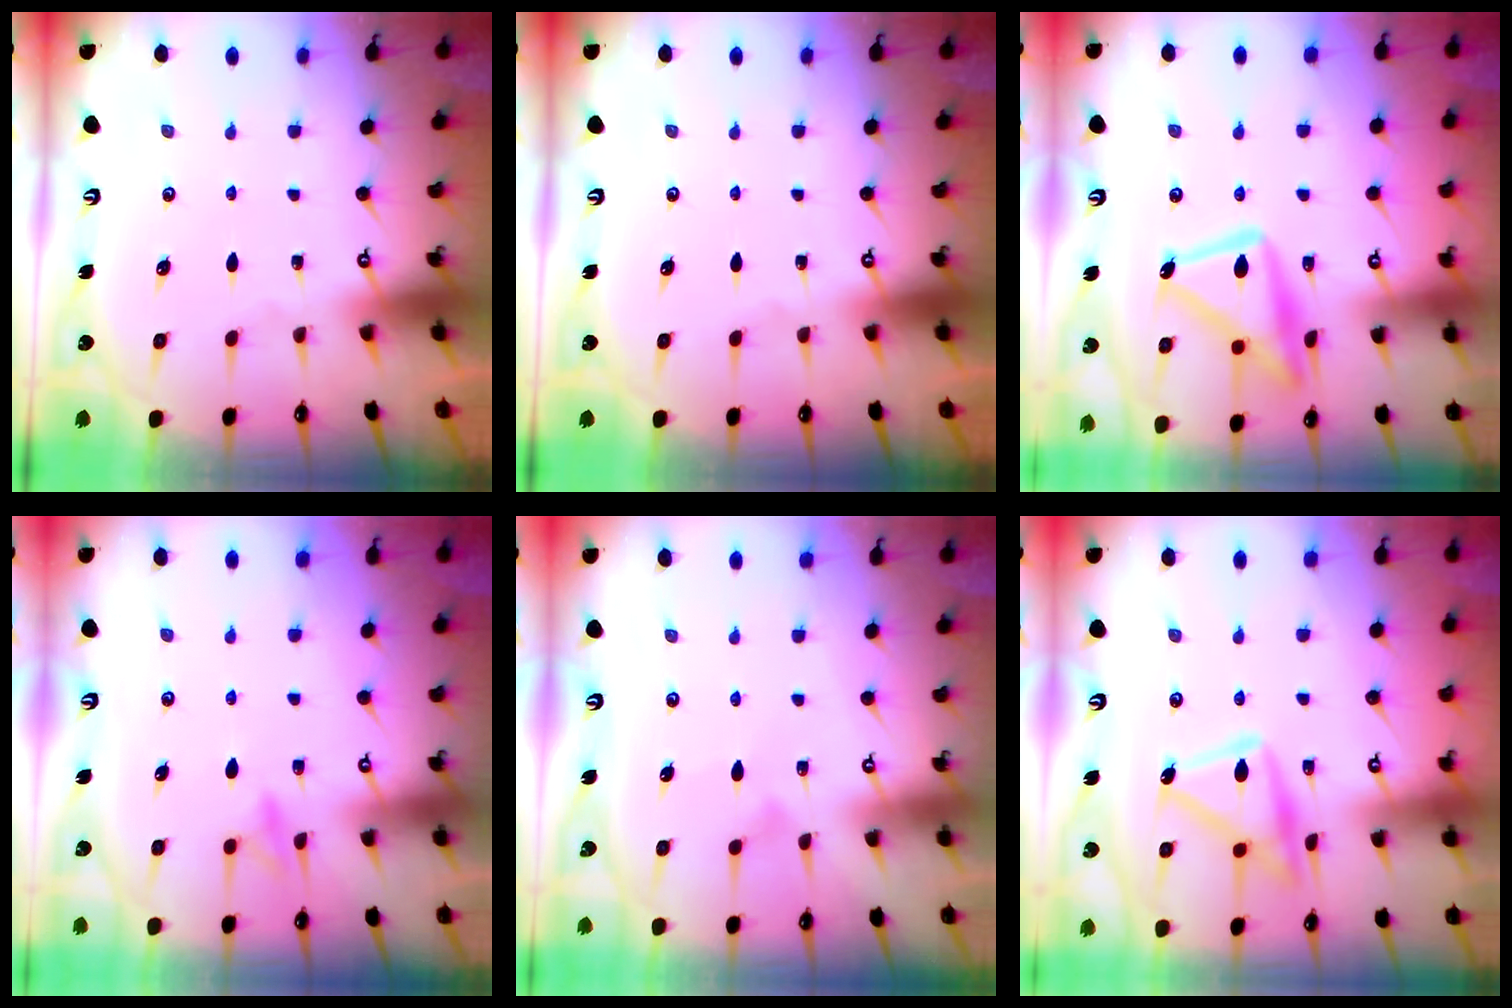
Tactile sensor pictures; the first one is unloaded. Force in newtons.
{"total": 0.0}
{"total": 16.3, "press": 16.3, "slide": 1.1}
{"total": 10.2, "press": 10.2, "slide": 1.1}
{"total": 8.5, "press": 8.5, "slide": 0.4}
{"total": 16.1, "press": 16.1, "slide": 0.7}